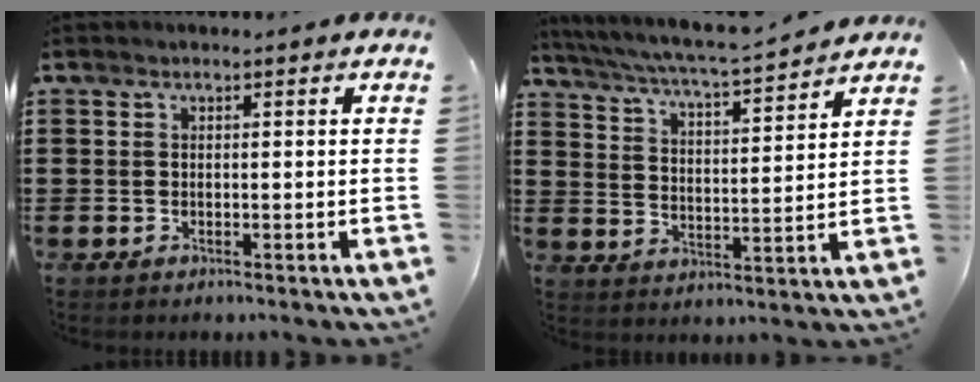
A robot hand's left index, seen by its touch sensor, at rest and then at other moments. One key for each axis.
{"total": 5.3, "fx": 4.9, "fy": -0.3, "fz": 2.1, "tx": -0.062, "ty": -0.036, "tz": 0.078}